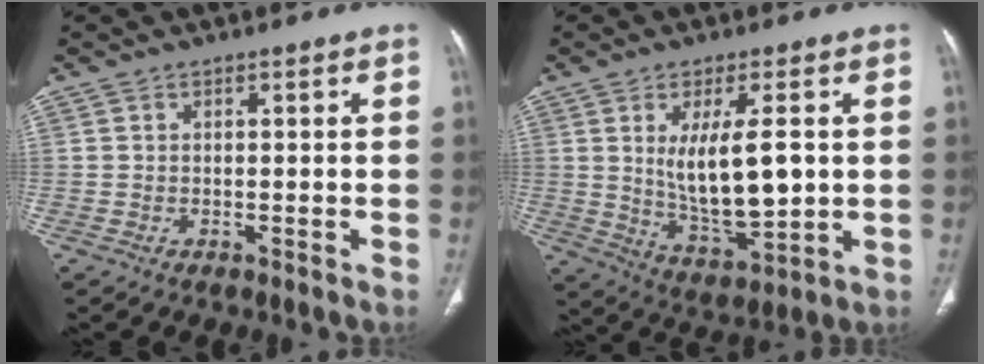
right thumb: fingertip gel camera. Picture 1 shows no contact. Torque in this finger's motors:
{"motor_torque": [-0.64, 1.41, 1.12, 0.69, 0.39]}